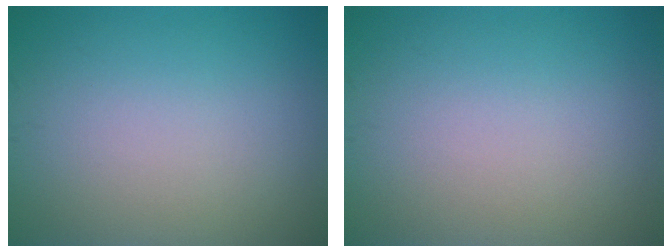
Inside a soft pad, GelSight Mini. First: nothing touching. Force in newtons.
{"total": 0.0}